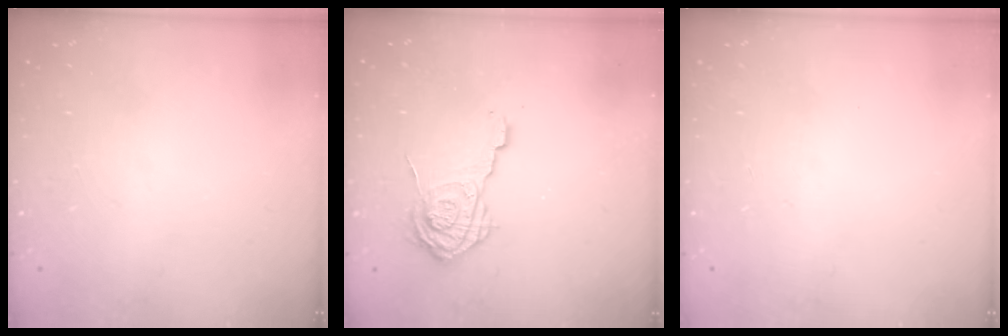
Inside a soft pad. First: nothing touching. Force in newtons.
{"total": 12.2, "press": 12.2, "slide": 0.6}
{"total": 0.0}